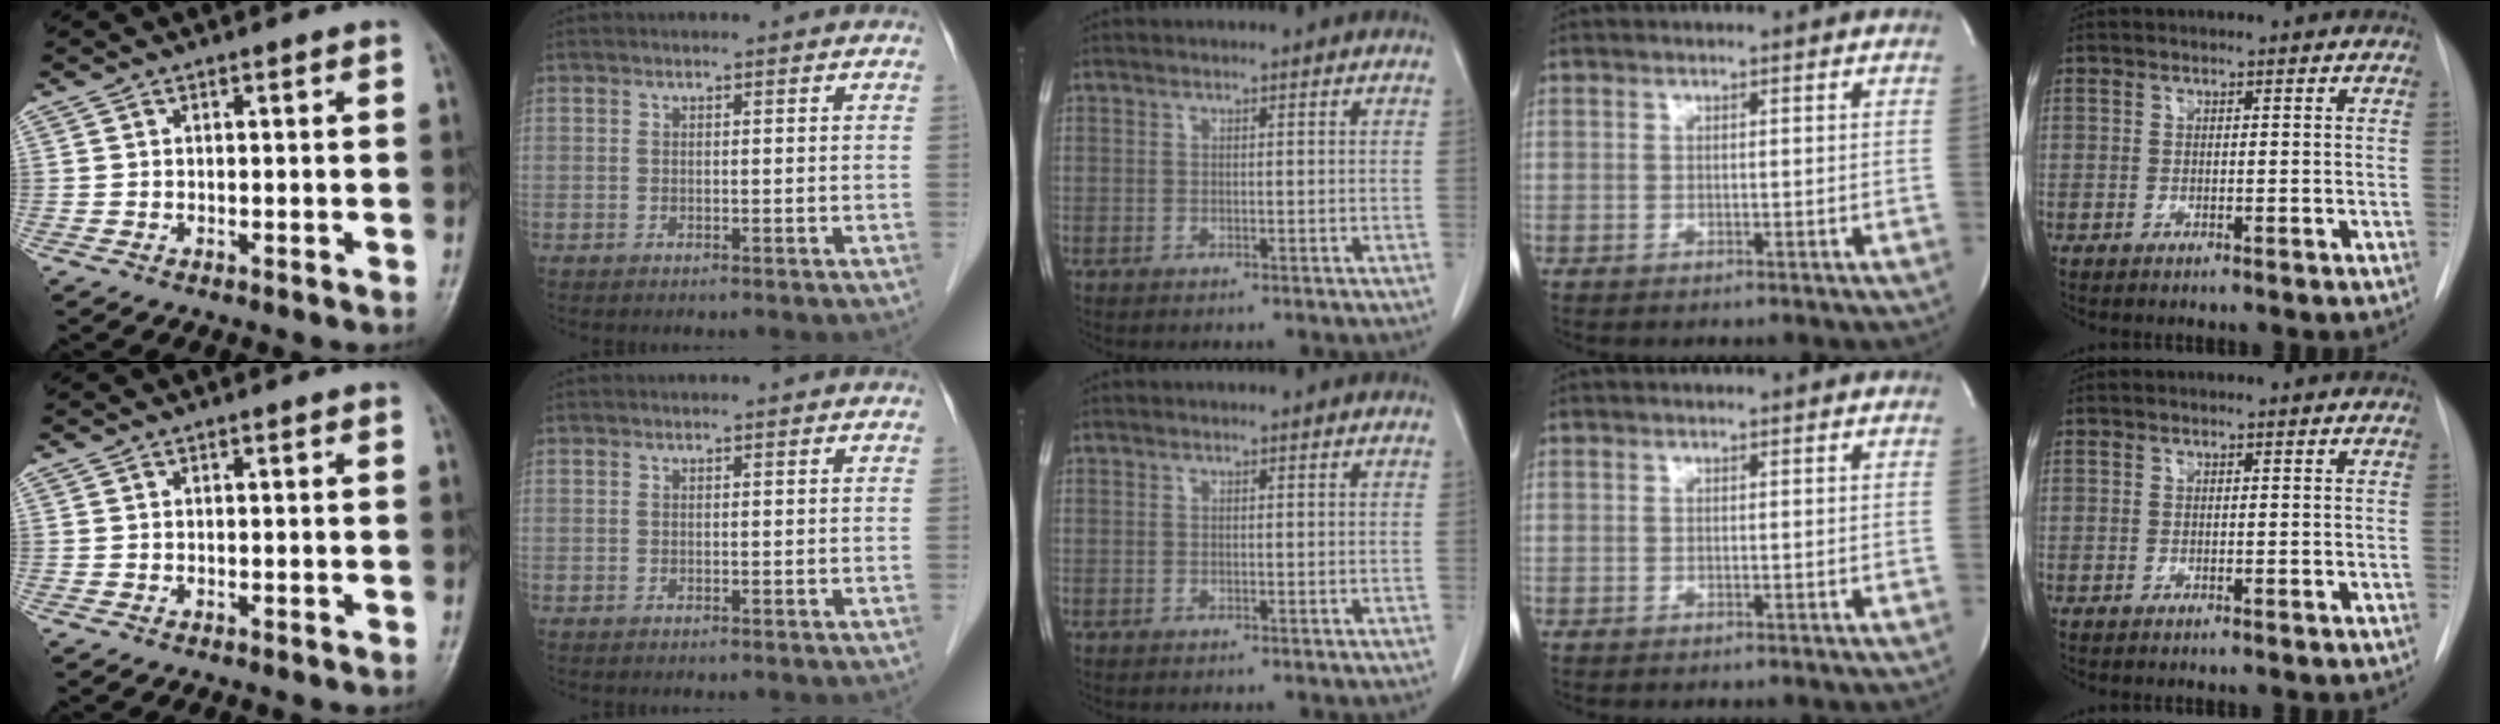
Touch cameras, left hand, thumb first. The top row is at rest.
{}